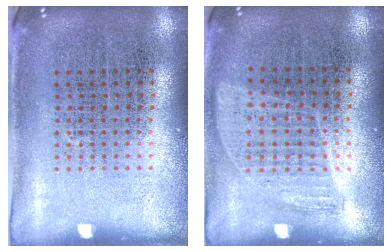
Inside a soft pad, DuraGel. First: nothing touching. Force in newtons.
{"total": 0.9, "press": 0.8, "slide": 0.4}